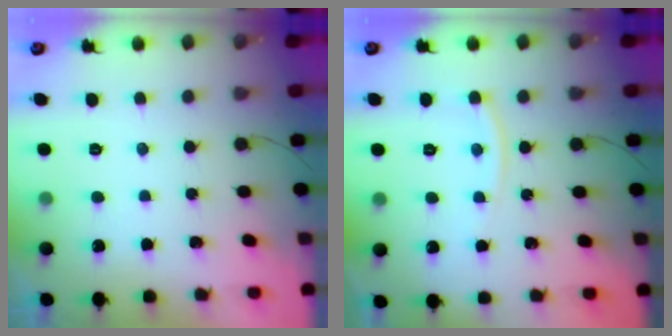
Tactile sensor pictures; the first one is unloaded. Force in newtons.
{"total": 4.7, "press": 4.6, "slide": 0.7}